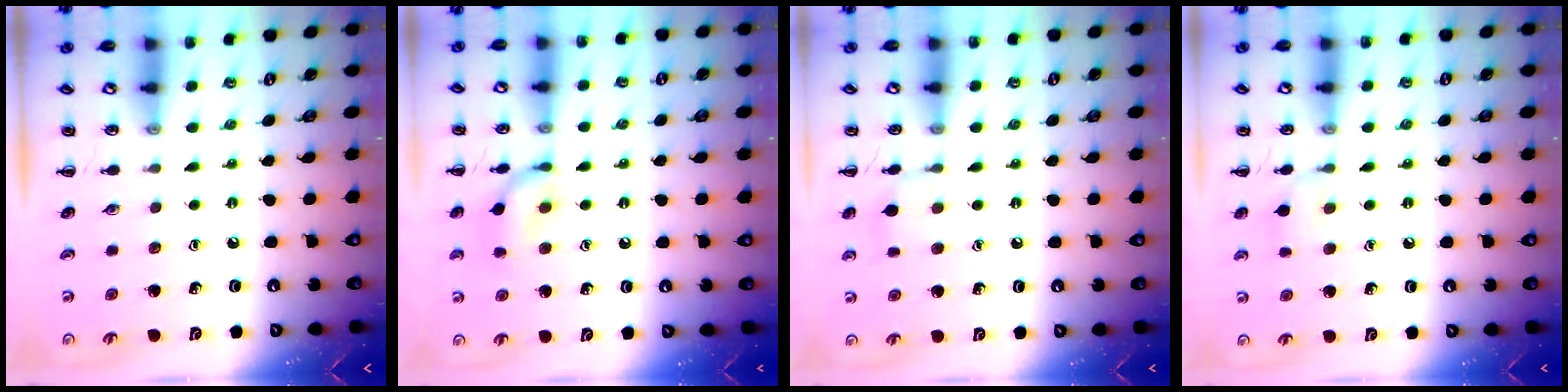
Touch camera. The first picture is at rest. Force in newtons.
{"total": 10.0, "press": 10.0, "slide": 0.5}
{"total": 6.6, "press": 6.4, "slide": 1.9}
{"total": 7.1, "press": 6.7, "slide": 2.1}